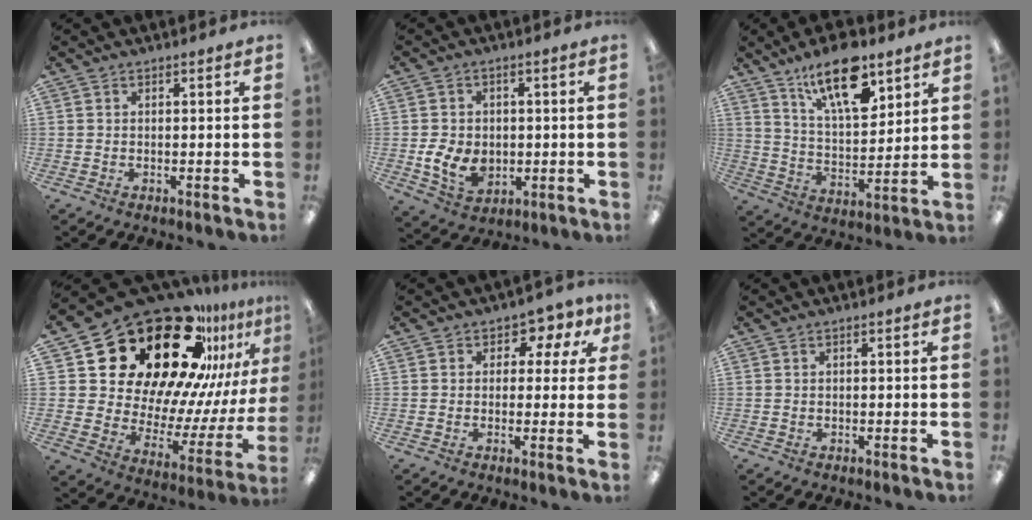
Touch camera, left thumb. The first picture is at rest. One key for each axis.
{"total": 8.5, "fx": -1.5, "fy": 6.8, "fz": 4.9, "tx": -0.086, "ty": 0.014, "tz": -0.020}
{"total": 16.4, "fx": 10.9, "fy": 6.4, "fz": 10.5, "tx": -0.167, "ty": -0.052, "tz": 0.182}
{"total": 34.3, "fx": 21.4, "fy": 18.1, "fz": 19.7, "tx": -0.296, "ty": -0.171, "tz": 0.409}
{"total": 4.8, "fx": 1.5, "fy": 3.8, "fz": 2.4, "tx": -0.034, "ty": 0.002, "tz": 0.023}
{"total": 0.0}